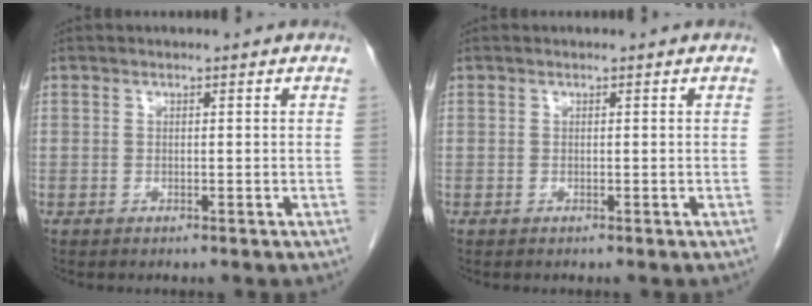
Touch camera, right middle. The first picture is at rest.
{"total": 0.0}